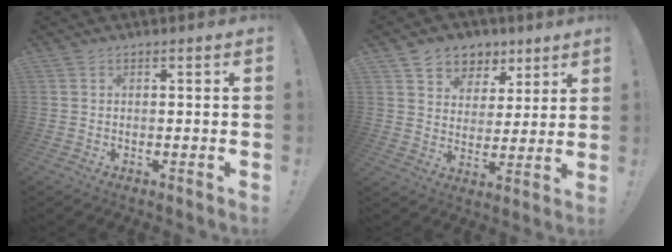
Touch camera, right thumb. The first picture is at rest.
{"total": 7.6, "force": [4.6, 5.9, 0.9], "torque": [-0.012, -0.036, 0.094]}